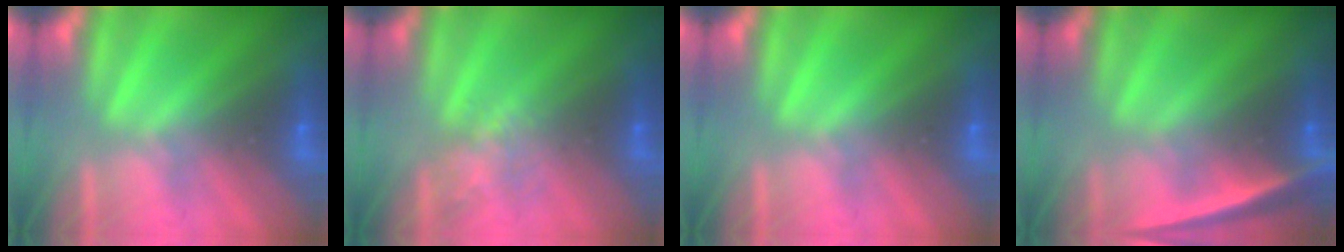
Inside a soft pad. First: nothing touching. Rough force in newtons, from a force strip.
{"total": 2.1}
{"total": 0.0}
{"total": 2.4}